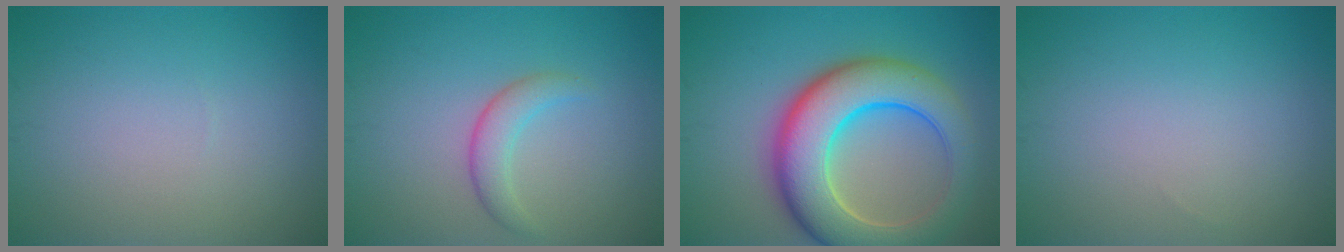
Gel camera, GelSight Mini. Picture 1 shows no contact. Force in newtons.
{"total": 2.4, "press": 2.4, "slide": 0.1}
{"total": 10.9, "press": 10.9, "slide": 0.2}
{"total": 0.0}